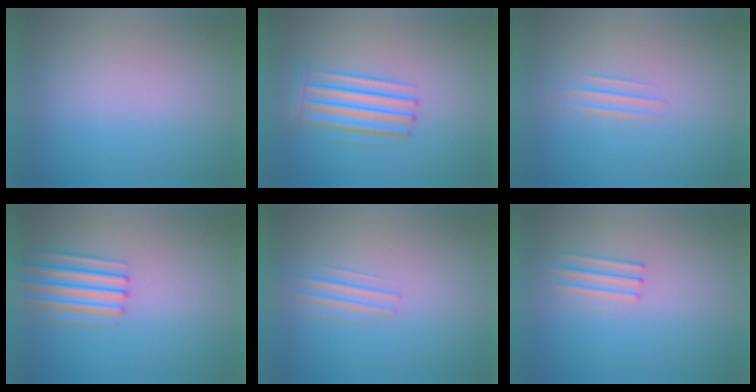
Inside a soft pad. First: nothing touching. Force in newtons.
{"total": 2.9}
{"total": 1.0}
{"total": 2.7}
{"total": 1.3}
{"total": 1.2}